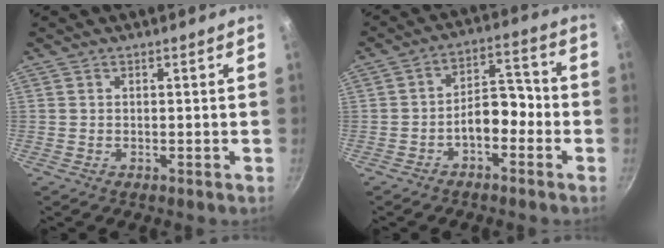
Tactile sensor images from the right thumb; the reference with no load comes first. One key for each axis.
{"total": 7.5, "fx": -3.0, "fy": 4.3, "fz": 5.4, "tx": -0.048, "ty": 0.048, "tz": -0.054}